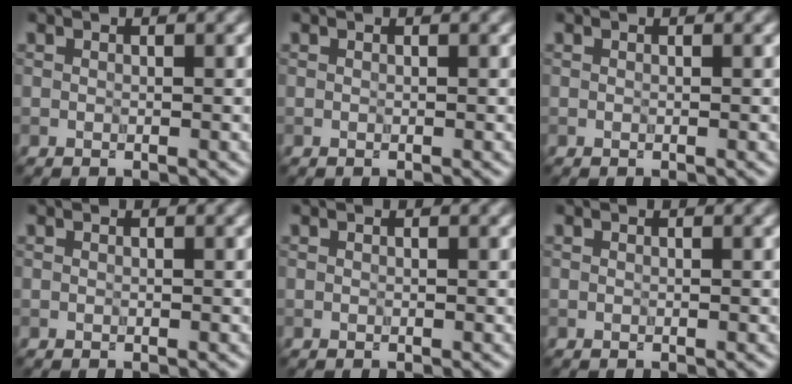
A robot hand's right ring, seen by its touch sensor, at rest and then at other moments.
{"total": 0.0}
{"total": 0.0}
{"total": 0.0}
{"total": 0.0}
{"total": 0.0}